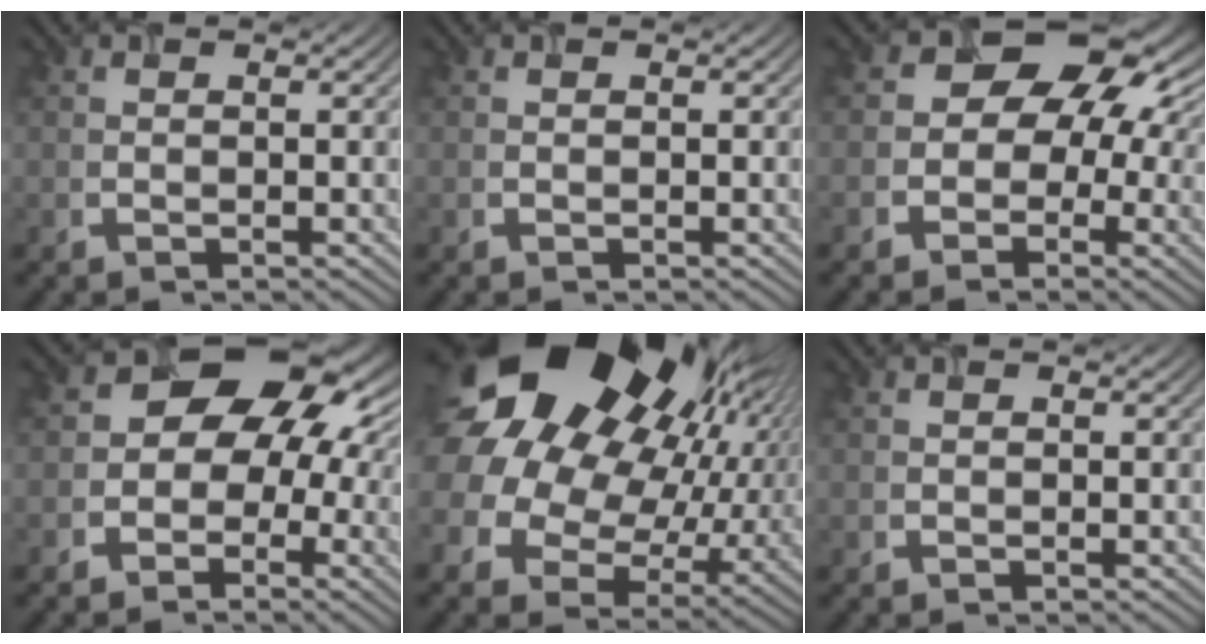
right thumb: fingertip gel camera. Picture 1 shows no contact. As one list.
[{"total": 0.0}, {"total": 10.5, "force": [0.9, 8.6, 5.9], "torque": [-0.068, 0.014, -0.027]}, {"total": 10.0, "force": [-0.1, 8.1, 5.8], "torque": [-0.056, 0.007, -0.040]}, {"total": 23.1, "force": [7.8, 17.3, 13.1], "torque": [-0.311, -0.008, 0.165]}, {"total": 0.0}]